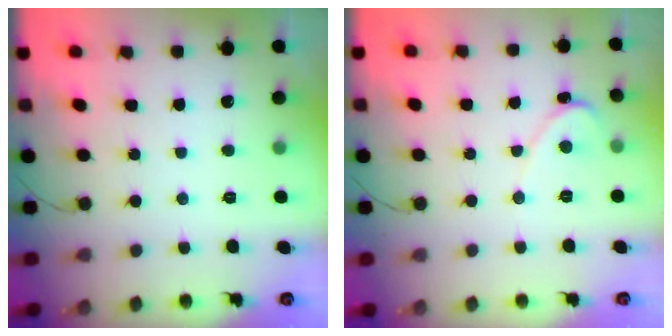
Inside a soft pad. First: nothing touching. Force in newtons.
{"total": 1.7, "press": 1.7, "slide": 0.2}